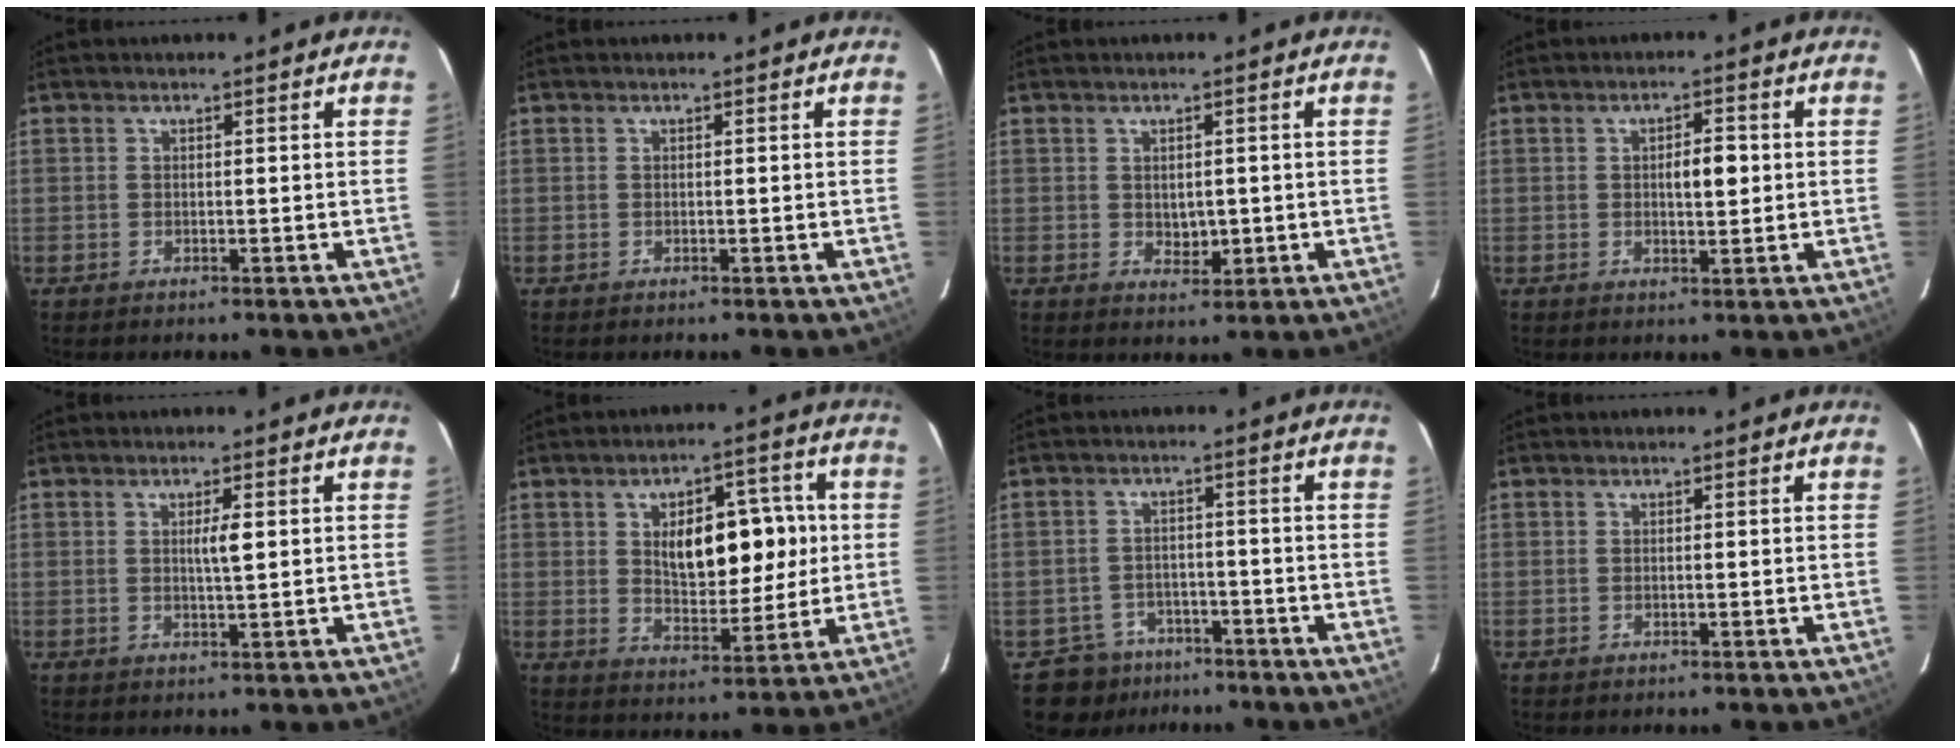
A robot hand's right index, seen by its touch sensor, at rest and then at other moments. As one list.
[{"total": 0.0}, {"total": 2.6, "force": [0.0, 1.8, 1.8], "torque": [-0.025, -0.004, 0.009]}, {"total": 3.8, "force": [0.3, 1.3, 3.5], "torque": [-0.055, 0.004, 0.006]}, {"total": 2.4, "force": [0.5, 0.1, 2.4], "torque": [-0.041, -0.001, 0.007]}, {"total": 11.8, "force": [2.0, 5.7, 10.1], "torque": [-0.152, 0.017, 0.039]}, {"total": 7.0, "force": [-4.8, 5.1, -0.4], "torque": [0.011, 0.020, -0.070]}, {"total": 0.0}]